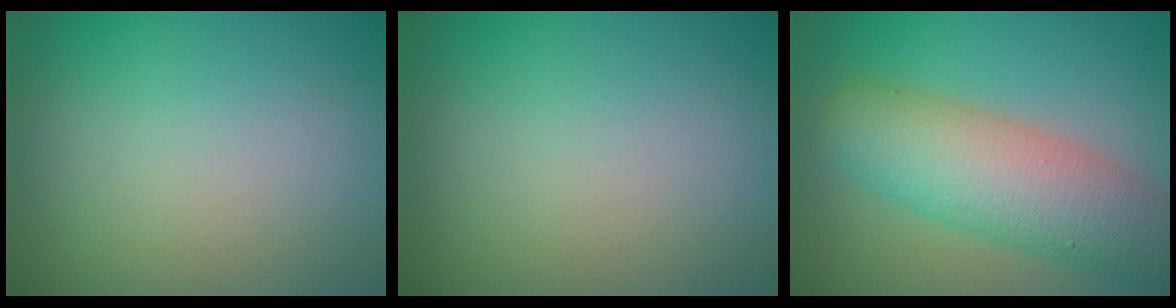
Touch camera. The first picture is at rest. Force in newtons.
{"total": 0.0}
{"total": 8.0, "press": 8.0, "slide": 0.4}